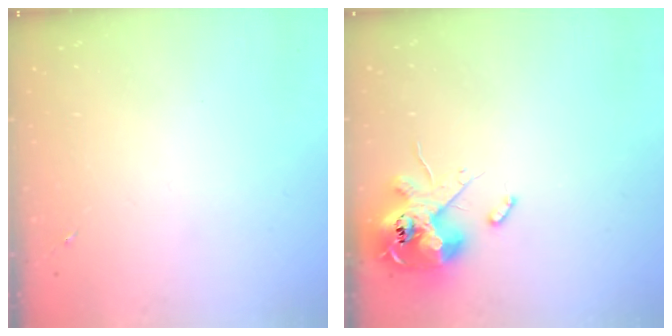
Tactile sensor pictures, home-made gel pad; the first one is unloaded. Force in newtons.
{"total": 13.2, "press": 13.0, "slide": 2.2}